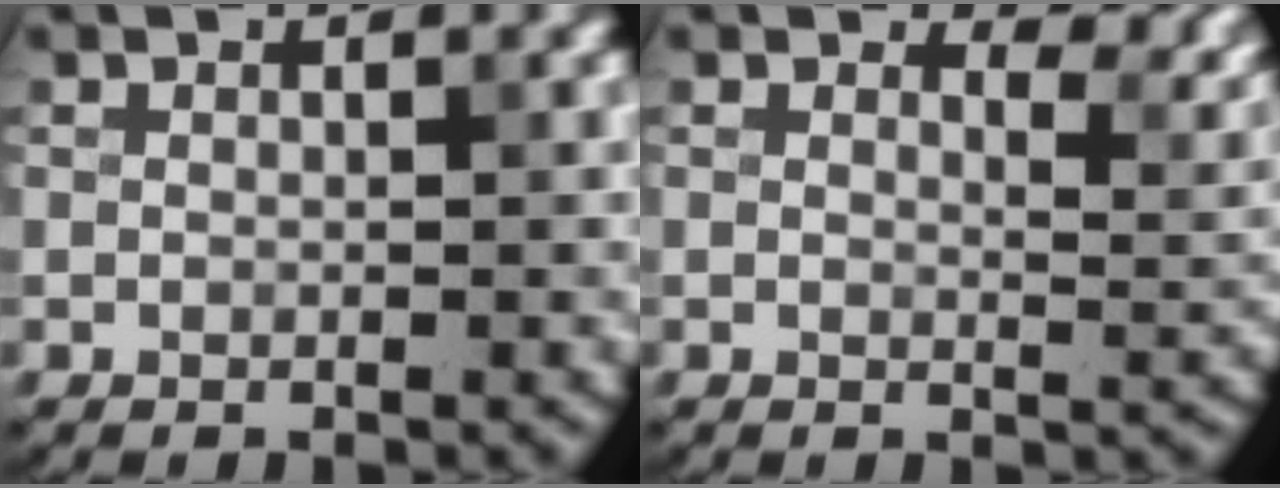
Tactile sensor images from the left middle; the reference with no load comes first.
{"total": 3.9, "force": [2.5, 1.8, 2.4], "torque": [-0.034, -0.004, 0.029]}